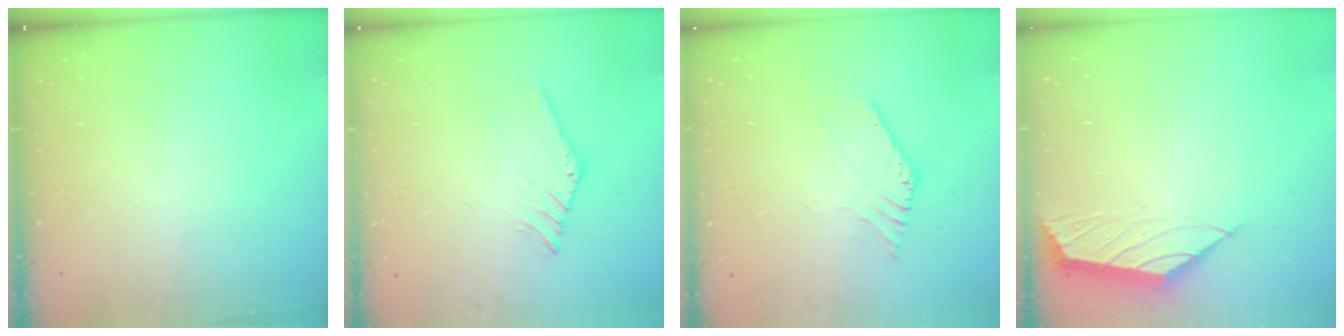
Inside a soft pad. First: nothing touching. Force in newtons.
{"total": 0.0}
{"total": 0.6, "press": 0.5, "slide": 0.3}
{"total": 1.8, "press": 1.8, "slide": 0.5}